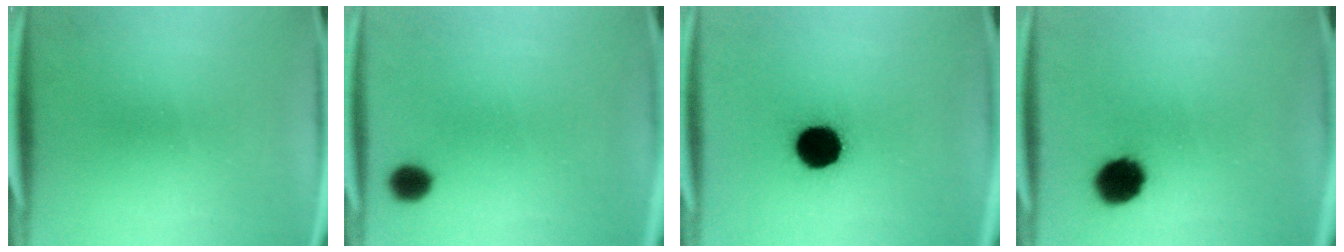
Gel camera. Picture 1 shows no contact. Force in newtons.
{"total": 4.2}
{"total": 12.4}
{"total": 8.6}